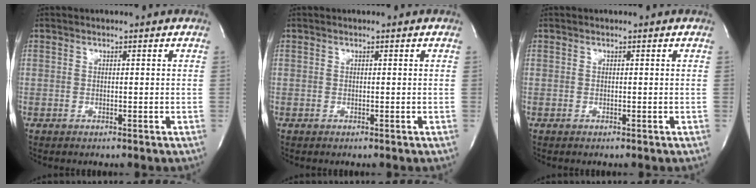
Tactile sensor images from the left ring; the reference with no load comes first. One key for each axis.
{"total": 0.0}
{"total": 0.0}